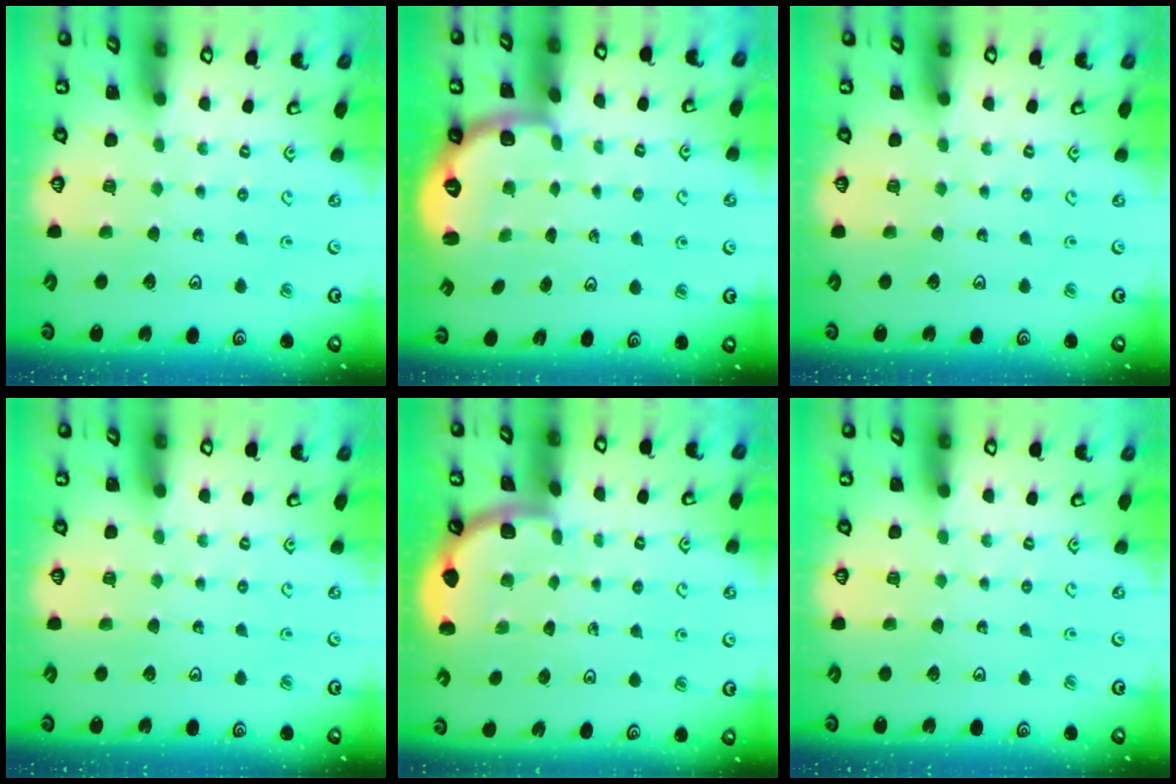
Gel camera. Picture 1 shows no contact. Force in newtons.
{"total": 2.7, "press": 1.7, "slide": 2.1}
{"total": 0.0}
{"total": 0.0}
{"total": 1.9, "press": 1.9, "slide": 0.0}
{"total": 0.0}